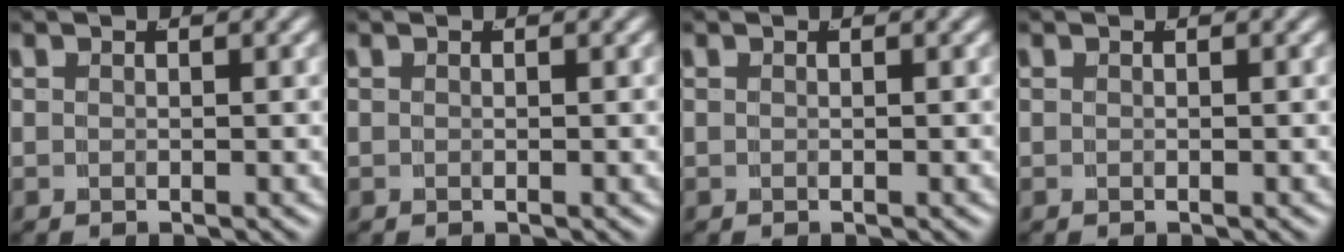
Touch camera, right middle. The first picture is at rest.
{"total": 0.0}
{"total": 0.0}
{"total": 0.0}